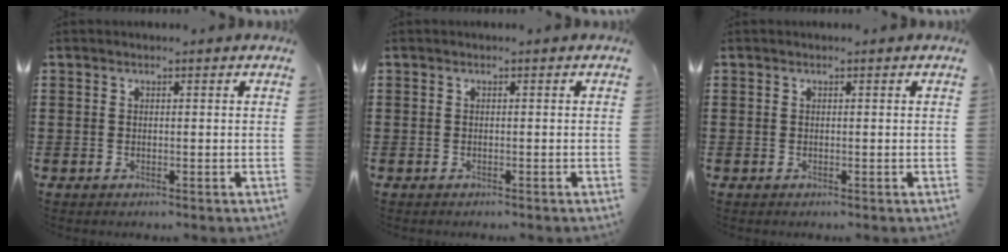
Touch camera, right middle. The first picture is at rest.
{"total": 0.0}
{"total": 0.0}